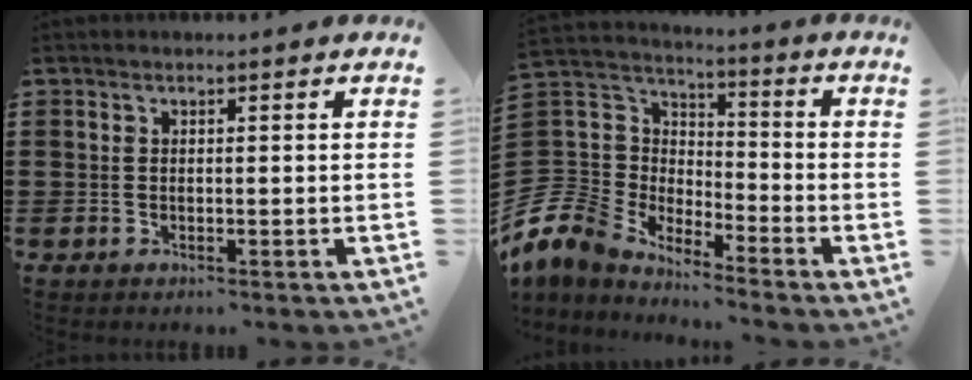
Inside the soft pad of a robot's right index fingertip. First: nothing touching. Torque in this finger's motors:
{"motor_torque": [-1.13, 1.01, -0.44, -0.21]}